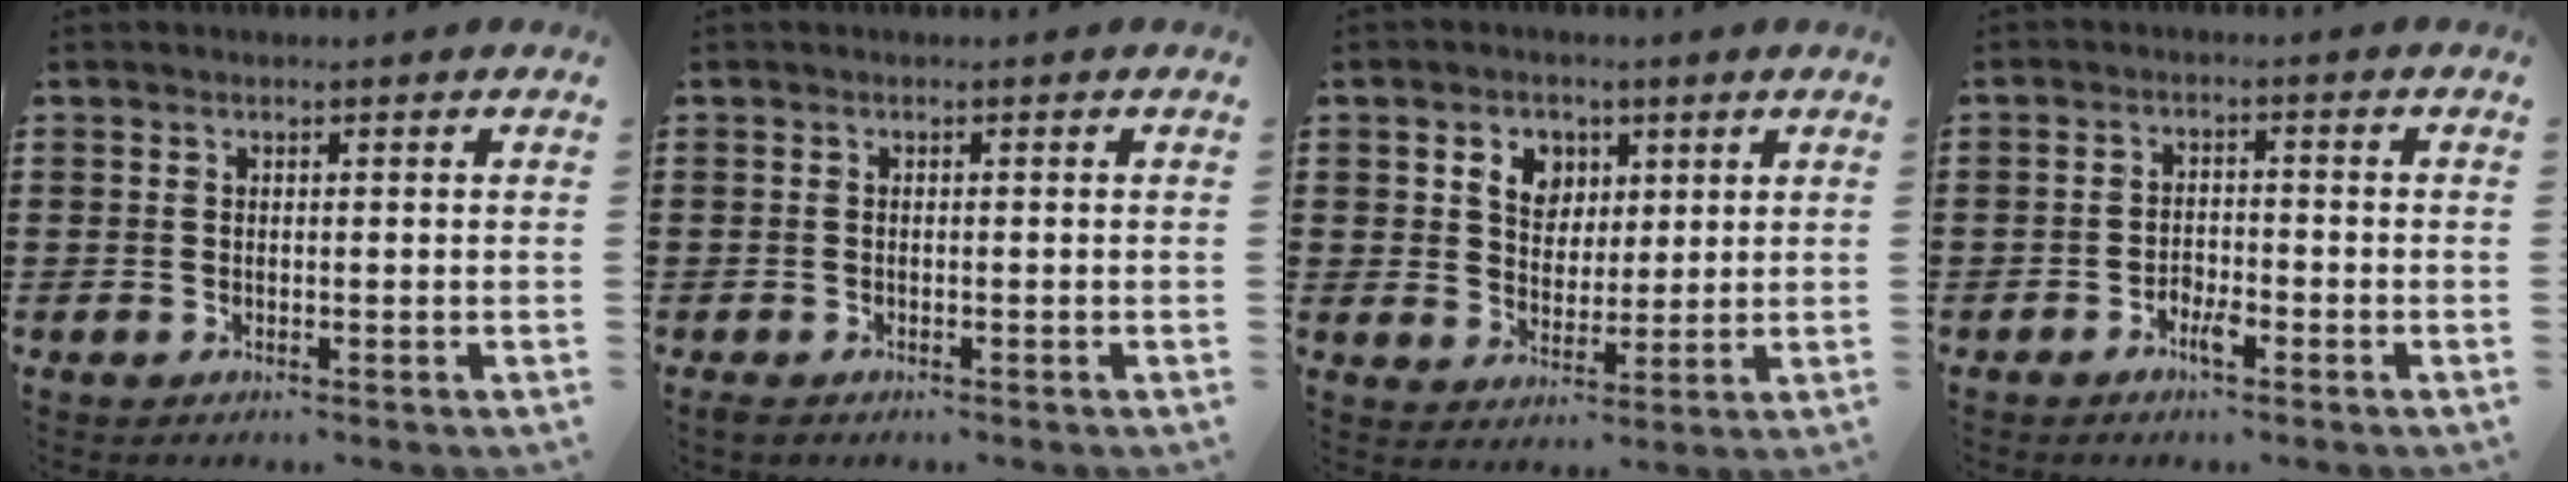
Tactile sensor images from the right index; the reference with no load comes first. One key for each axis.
{"total": 0.6, "fx": -0.5, "fy": 0.2, "fz": 0.3, "tx": -0.007, "ty": -0.004, "tz": -0.009}
{"total": 5.0, "fx": 2.2, "fy": 4.0, "fz": 2.1, "tx": -0.051, "ty": 0.012, "tz": 0.036}
{"total": 2.7, "fx": -1.8, "fy": 1.0, "fz": 1.7, "tx": -0.031, "ty": 0.004, "tz": -0.034}